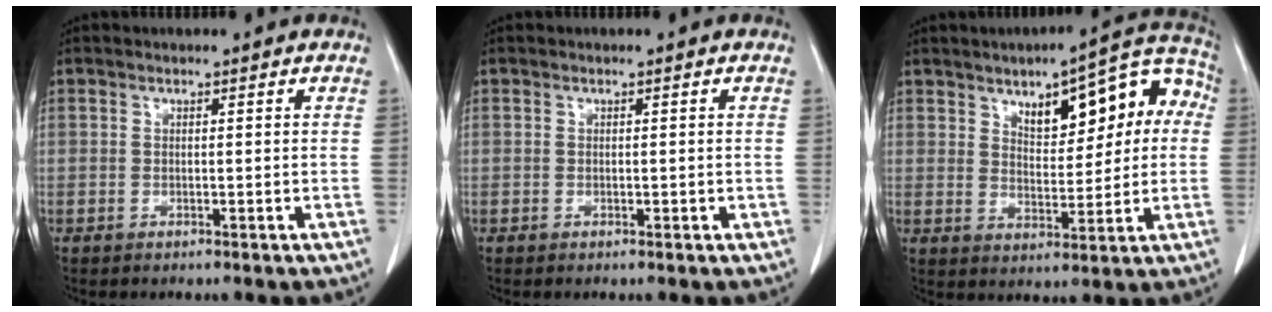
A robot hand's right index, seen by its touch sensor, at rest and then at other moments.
{"total": 0.6, "force": [-0.1, 0.4, 0.5], "torque": [-0.007, 0.001, 0.001]}
{"total": 13.4, "force": [3.8, 5.6, 11.6], "torque": [-0.139, 0.040, 0.055]}